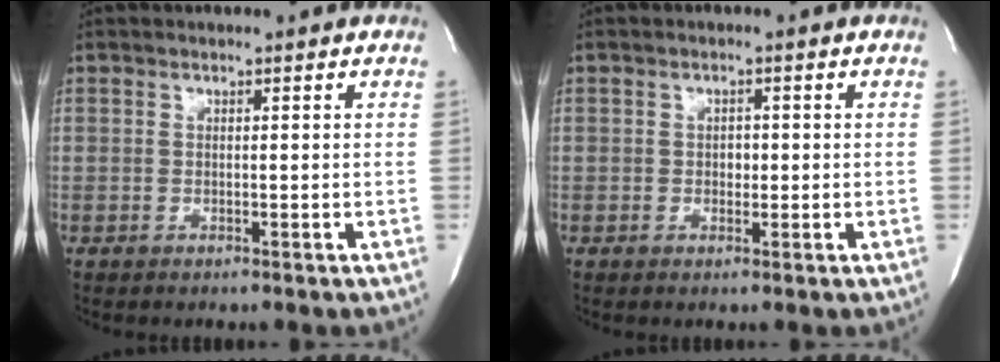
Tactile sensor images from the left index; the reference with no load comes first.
{"total": 1.4, "force": [-0.2, 1.0, 1.0], "torque": [-0.012, 0.000, -0.003]}